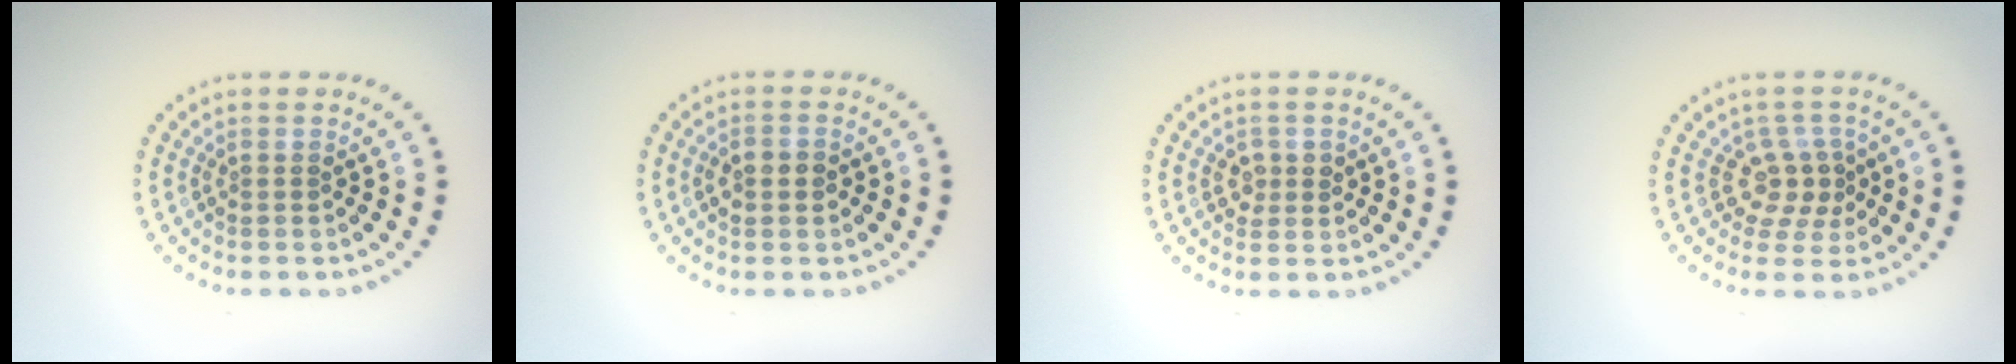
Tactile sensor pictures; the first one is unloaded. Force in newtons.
{"total": 2.2, "press": 2.2, "slide": 0.1}
{"total": 1.5, "press": 1.5, "slide": 0.3}
{"total": 2.8, "press": 2.1, "slide": 1.8}